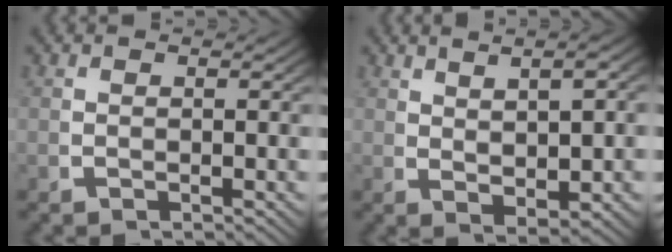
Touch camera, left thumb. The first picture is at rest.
{"total": 4.8, "force": [2.0, 1.9, 3.9], "torque": [-0.052, 0.003, 0.042]}